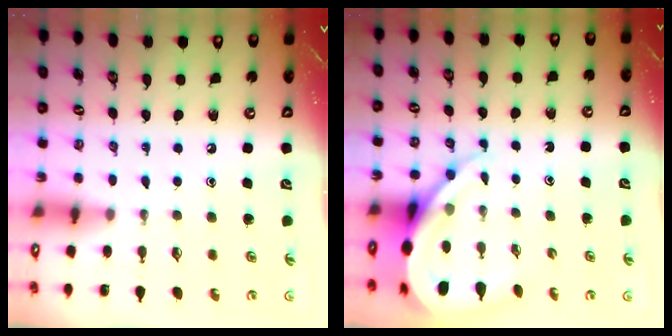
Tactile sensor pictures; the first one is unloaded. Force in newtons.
{"total": 9.4, "press": 9.4, "slide": 1.1}